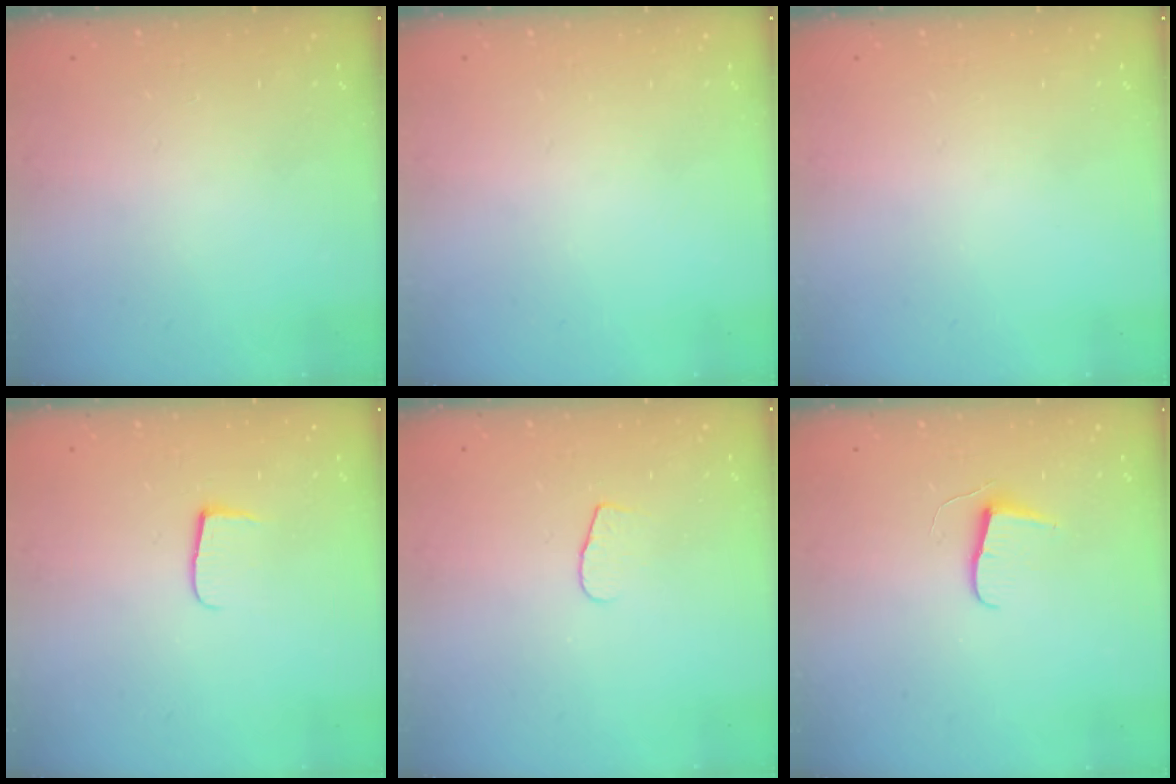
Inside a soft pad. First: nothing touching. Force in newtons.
{"total": 0.0}
{"total": 0.0}
{"total": 5.2, "press": 5.2, "slide": 0.7}
{"total": 5.4, "press": 5.4, "slide": 0.5}
{"total": 6.8, "press": 6.8, "slide": 0.5}